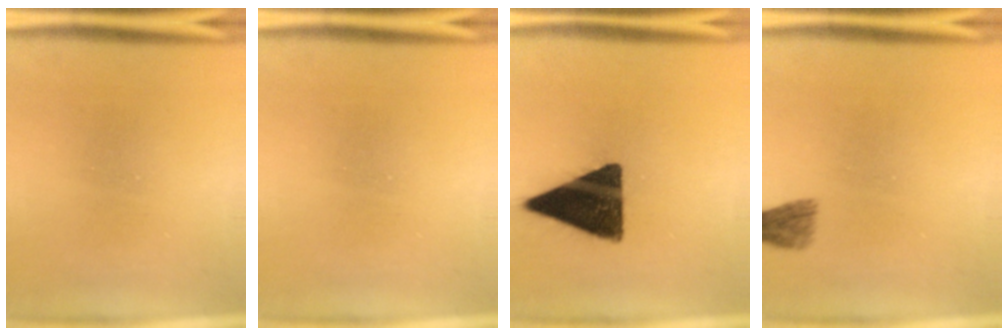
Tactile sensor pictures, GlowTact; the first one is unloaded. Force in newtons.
{"total": 0.0}
{"total": 14.6}
{"total": 1.9}